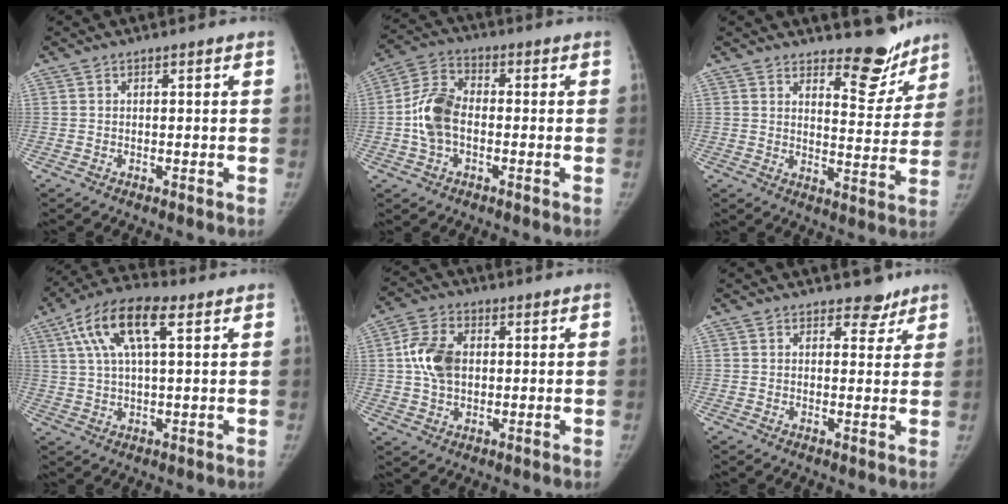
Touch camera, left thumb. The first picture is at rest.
{"total": 9.1, "force": [-1.2, 5.7, 7.0], "torque": [-0.143, 0.026, -0.031]}
{"total": 9.6, "force": [8.1, 3.8, 3.4], "torque": [-0.007, -0.072, 0.112]}
{"total": 13.1, "force": [5.3, 5.0, 10.9], "torque": [-0.202, 0.017, 0.089]}
{"total": 9.1, "force": [1.1, 6.5, 6.3], "torque": [-0.106, 0.003, 0.019]}
{"total": 3.7, "force": [2.8, 2.3, 0.8], "torque": [0.018, -0.017, 0.035]}